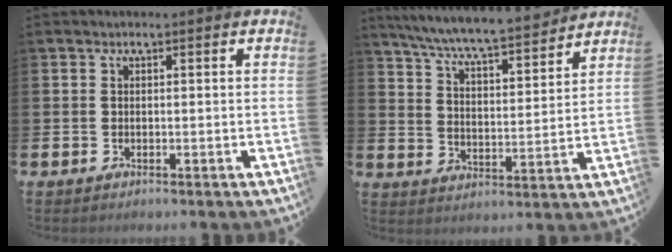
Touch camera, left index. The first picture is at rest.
{"total": 7.4, "force": [7.1, 0.1, 2.1], "torque": [-0.069, -0.056, 0.122]}